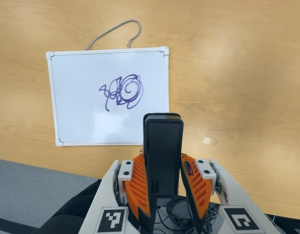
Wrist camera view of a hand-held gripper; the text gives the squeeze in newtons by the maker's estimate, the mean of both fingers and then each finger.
{"total": 4.0, "left": 2.5, "right": 5.6}